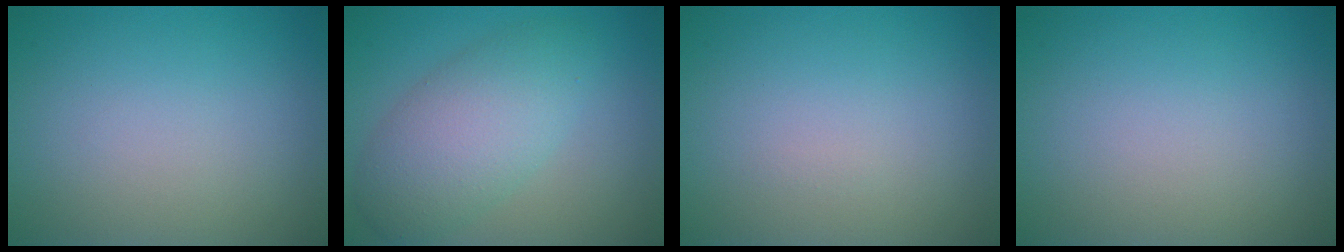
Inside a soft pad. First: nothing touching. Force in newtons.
{"total": 4.3, "press": 4.3, "slide": 0.3}
{"total": 0.0}
{"total": 0.0}